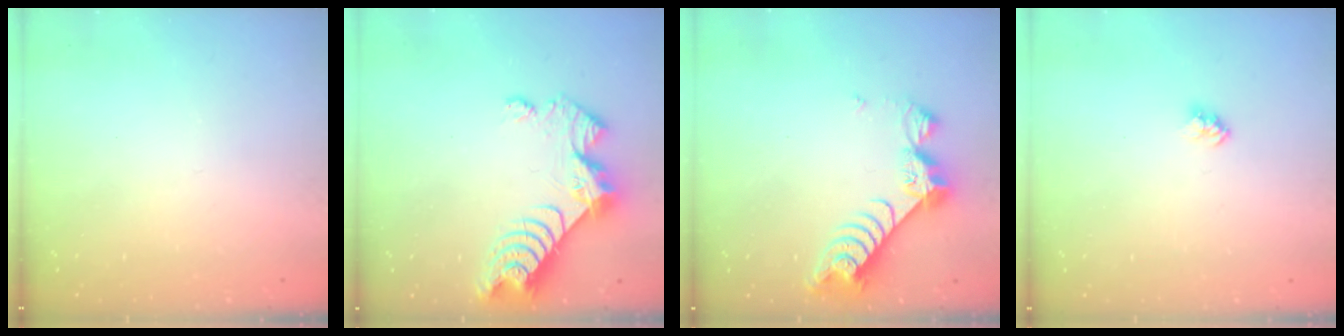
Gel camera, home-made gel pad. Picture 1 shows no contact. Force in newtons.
{"total": 9.0, "press": 9.0, "slide": 0.8}
{"total": 9.4, "press": 9.4, "slide": 0.9}
{"total": 2.4, "press": 2.4, "slide": 0.2}